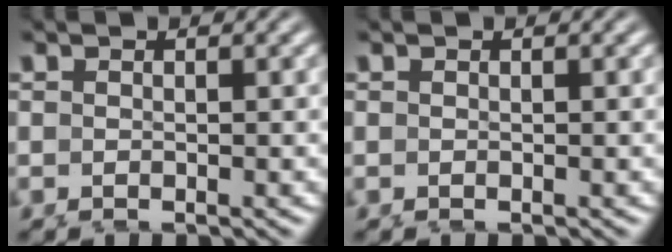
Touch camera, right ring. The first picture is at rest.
{"total": 0.0}